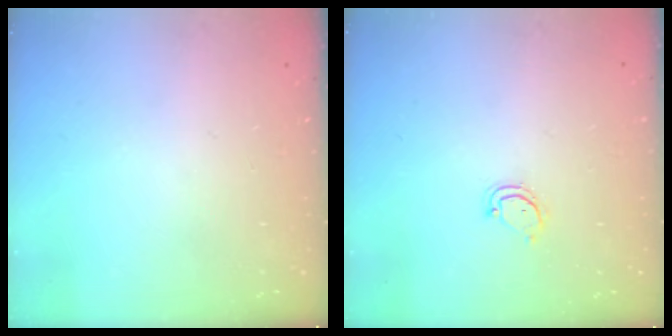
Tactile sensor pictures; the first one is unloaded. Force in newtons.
{"total": 3.6, "press": 3.6, "slide": 0.2}